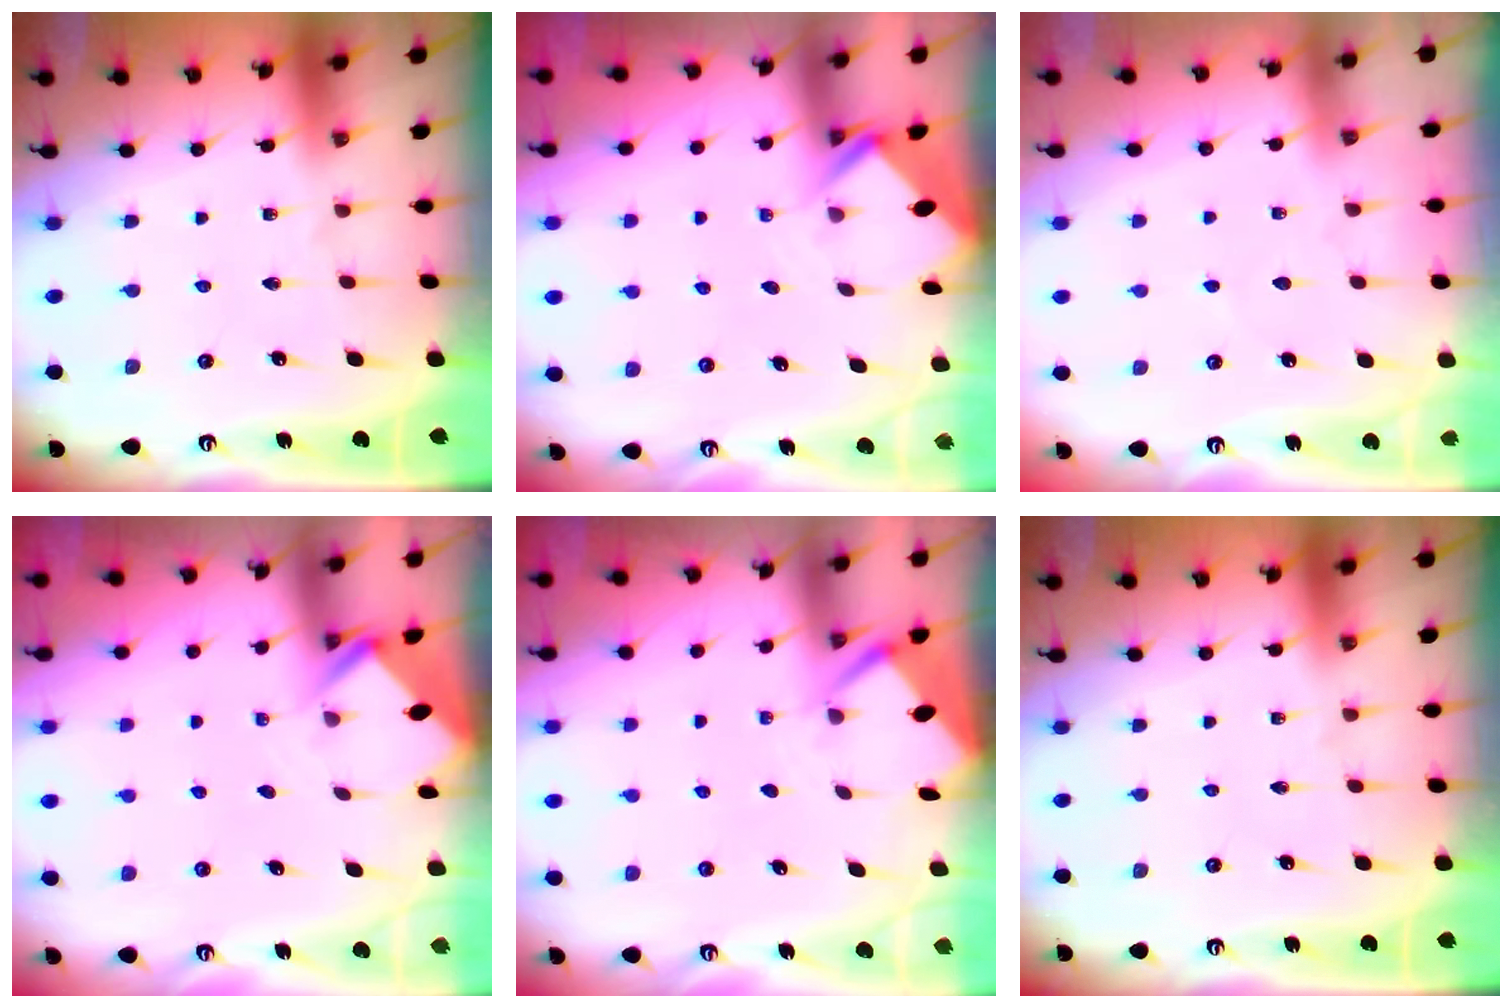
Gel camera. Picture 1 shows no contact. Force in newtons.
{"total": 2.7, "press": 2.7, "slide": 0.2}
{"total": 2.5, "press": 2.5, "slide": 0.4}
{"total": 2.5, "press": 2.5, "slide": 0.2}
{"total": 2.6, "press": 2.6, "slide": 0.3}
{"total": 0.0}